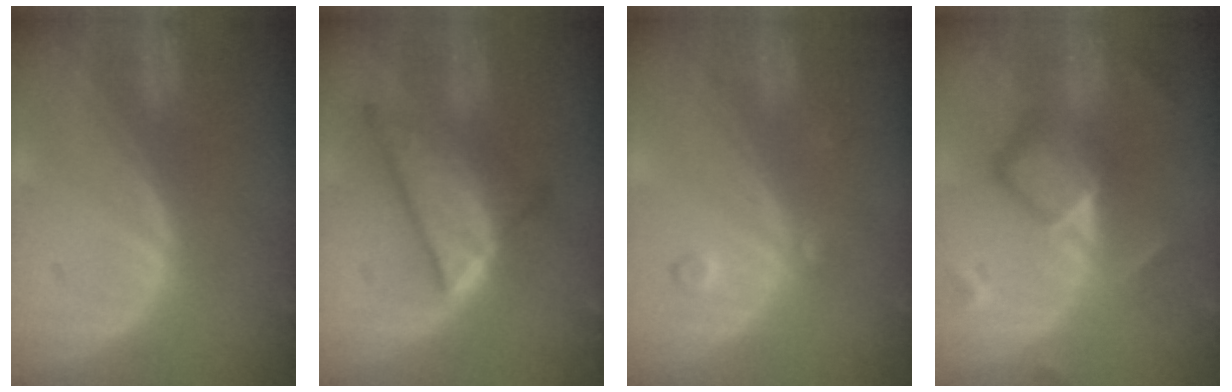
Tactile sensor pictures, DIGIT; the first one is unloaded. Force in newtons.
{"total": 9.2, "press": 9.1, "slide": 0.6}
{"total": 2.3, "press": 2.3, "slide": 0.2}
{"total": 8.0, "press": 8.0, "slide": 0.5}